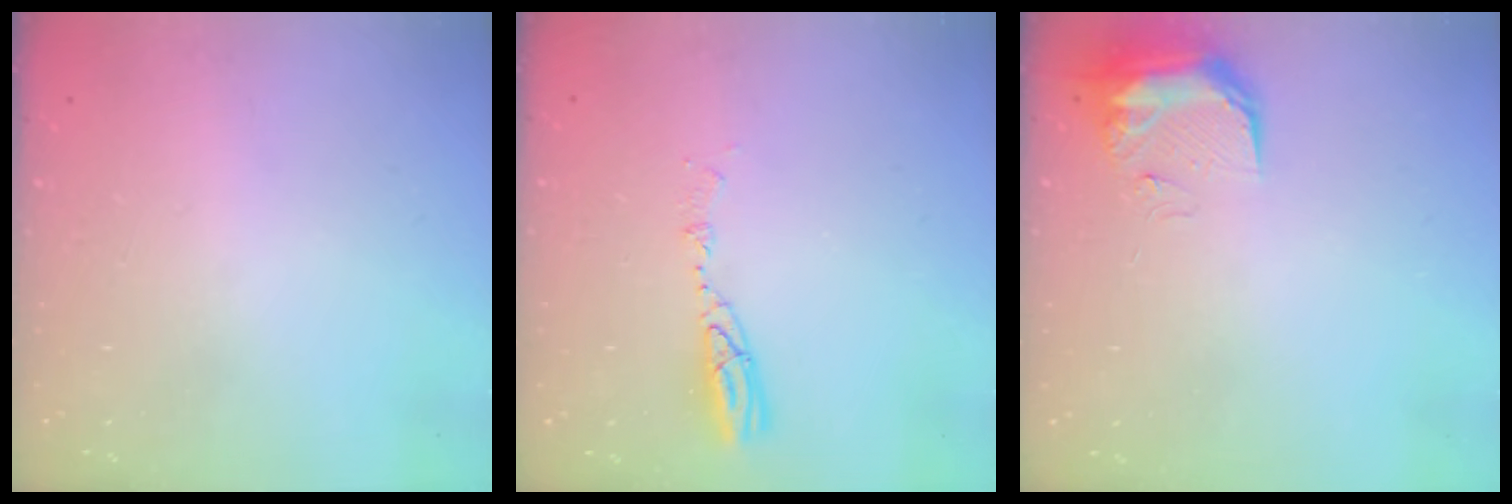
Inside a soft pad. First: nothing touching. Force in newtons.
{"total": 5.3, "press": 5.2, "slide": 0.4}
{"total": 16.9, "press": 11.4, "slide": 12.5}